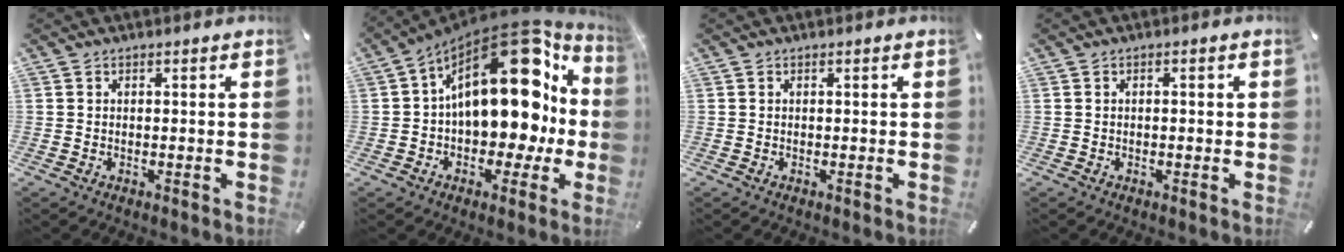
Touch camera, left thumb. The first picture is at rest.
{"total": 23.9, "force": [6.4, 13.8, 18.5], "torque": [-0.272, -0.047, 0.107]}
{"total": 0.0}
{"total": 0.7, "force": [-0.2, 0.4, 0.6], "torque": [-0.011, 0.002, -0.005]}